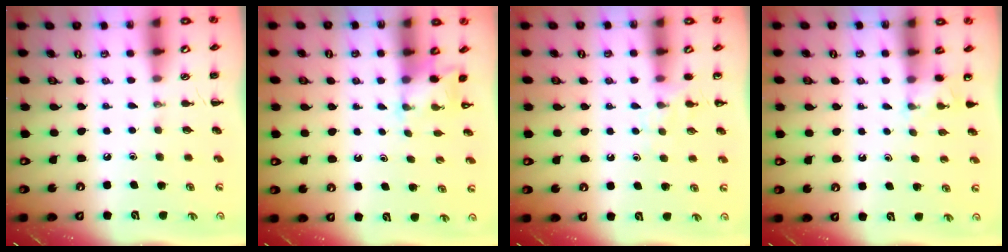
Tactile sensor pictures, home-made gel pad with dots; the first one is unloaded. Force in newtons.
{"total": 2.0, "press": 2.0, "slide": 0.5}
{"total": 5.1, "press": 4.8, "slide": 1.7}
{"total": 2.2, "press": 2.2, "slide": 0.6}